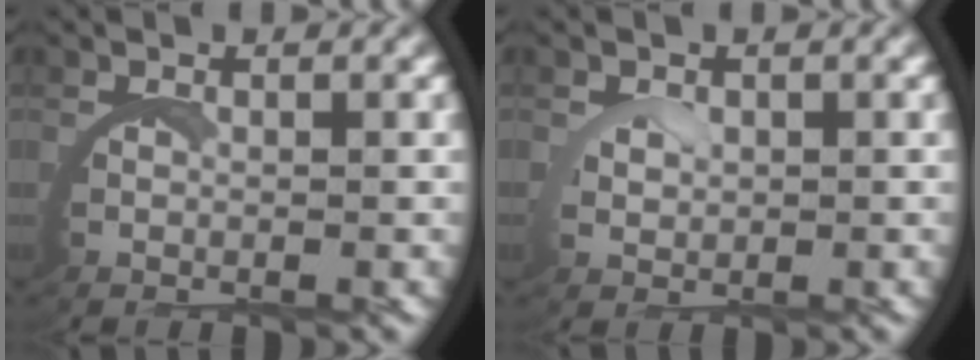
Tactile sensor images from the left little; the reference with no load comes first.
{"total": 1.3, "force": [1.1, 0.3, 0.6], "torque": [-0.024, -0.005, 0.026]}